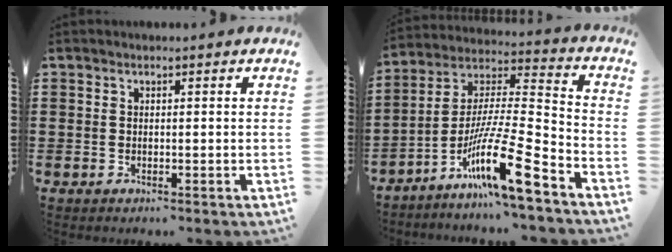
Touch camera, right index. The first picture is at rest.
{"total": 15.3, "force": [-9.4, 1.9, 11.9], "torque": [-0.221, 0.004, -0.172]}